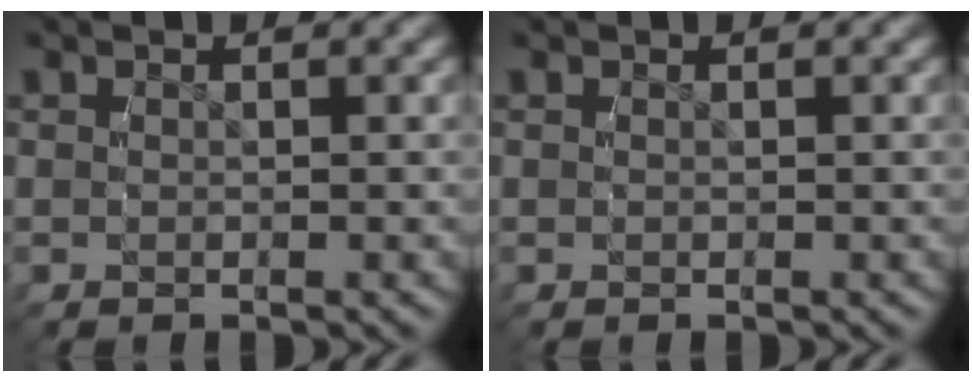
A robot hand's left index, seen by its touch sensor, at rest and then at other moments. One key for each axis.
{"total": 0.0}